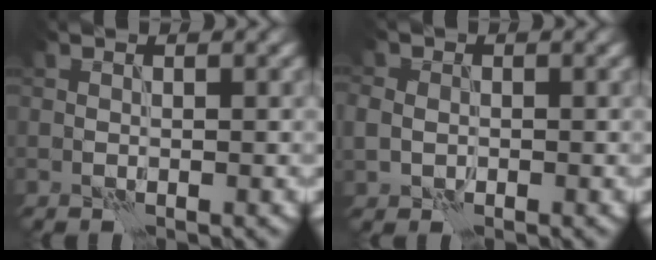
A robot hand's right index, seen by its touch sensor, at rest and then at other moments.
{"total": 2.1, "force": [-0.2, 1.8, 0.9], "torque": [-0.019, 0.000, -0.002]}